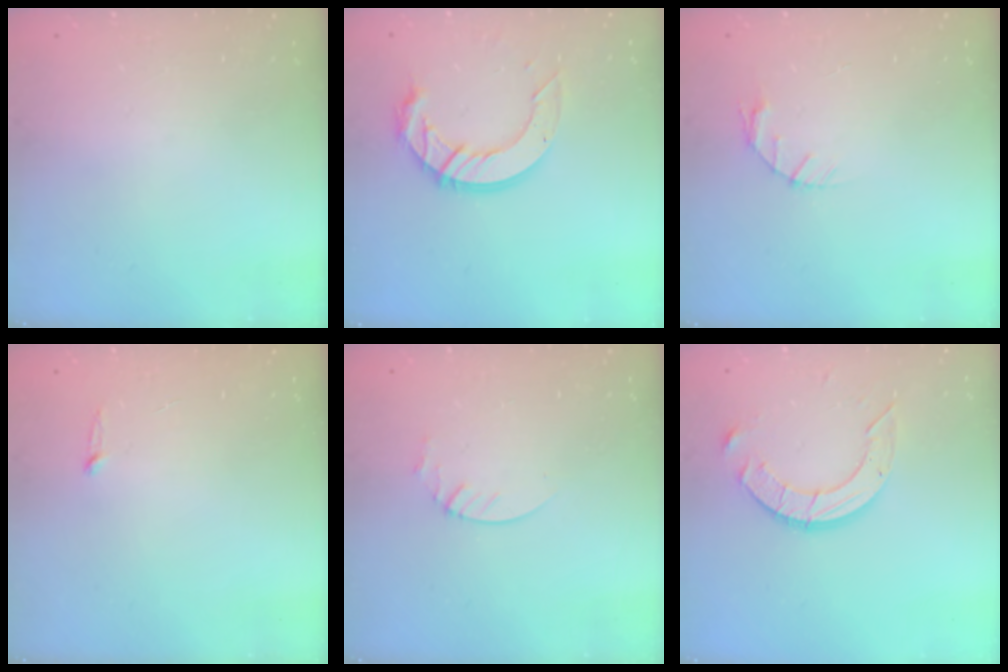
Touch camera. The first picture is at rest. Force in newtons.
{"total": 12.3, "press": 12.2, "slide": 1.2}
{"total": 3.7, "press": 3.7, "slide": 0.5}
{"total": 2.5, "press": 2.5, "slide": 0.2}
{"total": 2.1, "press": 2.1, "slide": 0.2}
{"total": 9.8, "press": 9.8, "slide": 0.9}